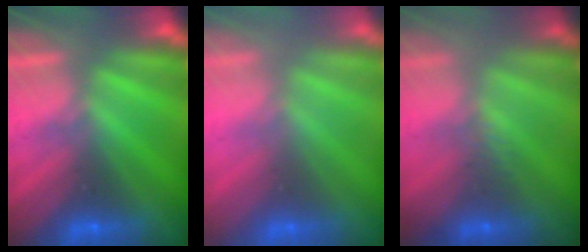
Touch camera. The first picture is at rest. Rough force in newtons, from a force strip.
{"total": 2.9}
{"total": 2.5}